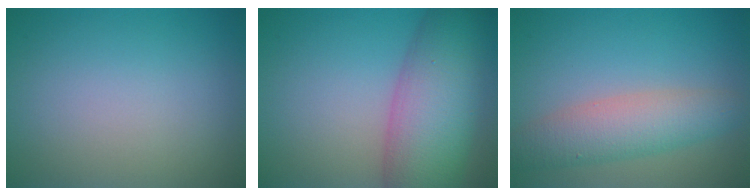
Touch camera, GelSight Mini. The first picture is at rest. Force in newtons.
{"total": 10.3, "press": 10.3, "slide": 0.6}
{"total": 4.9, "press": 4.9, "slide": 0.2}